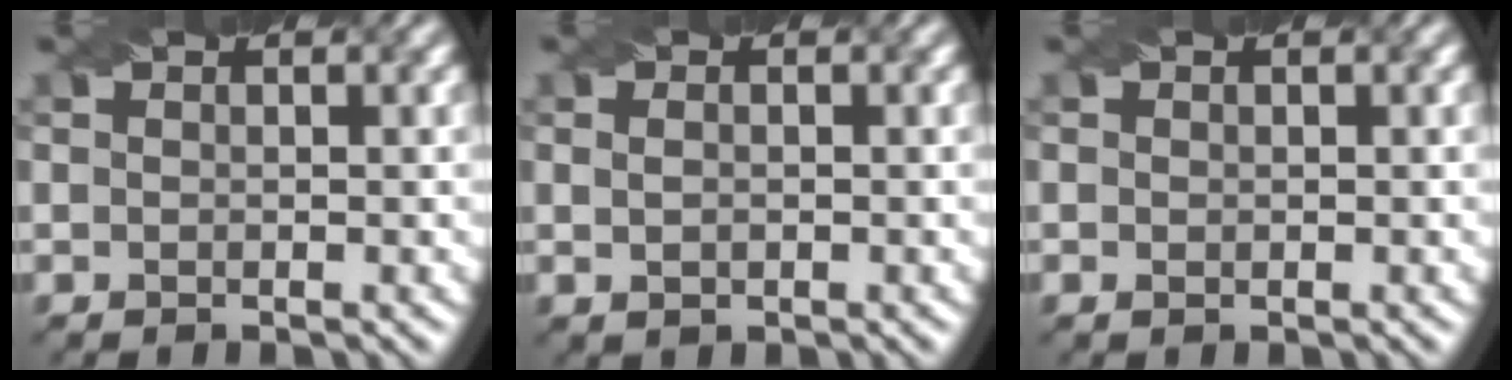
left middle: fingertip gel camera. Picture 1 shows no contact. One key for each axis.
{"total": 1.4, "fx": 0.2, "fy": 0.9, "fz": 1.0, "tx": -0.018, "ty": -0.002, "tz": 0.009}
{"total": 0.6, "fx": 0.1, "fy": 0.5, "fz": 0.4, "tx": -0.008, "ty": -0.001, "tz": 0.002}